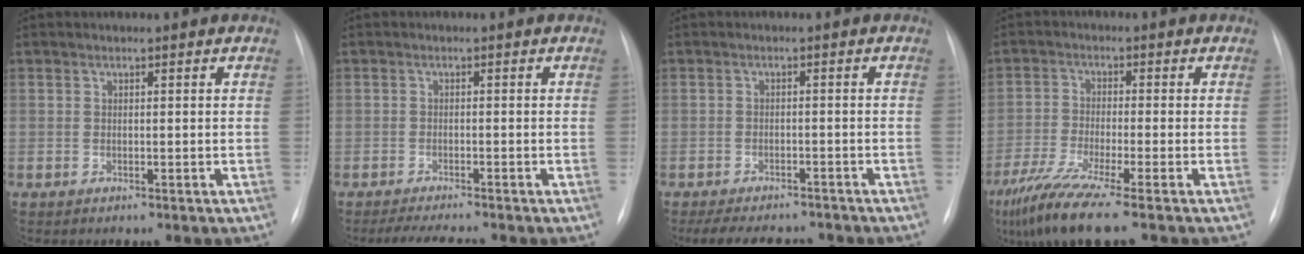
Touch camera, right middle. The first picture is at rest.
{"total": 4.4, "force": [-3.9, -0.2, 2.1], "torque": [-0.037, -0.012, -0.063]}
{"total": 10.5, "force": [-9.2, 3.2, 3.7], "torque": [-0.067, 0.001, -0.121]}
{"total": 9.8, "force": [-7.1, -0.6, 6.8], "torque": [-0.130, -0.031, -0.125]}